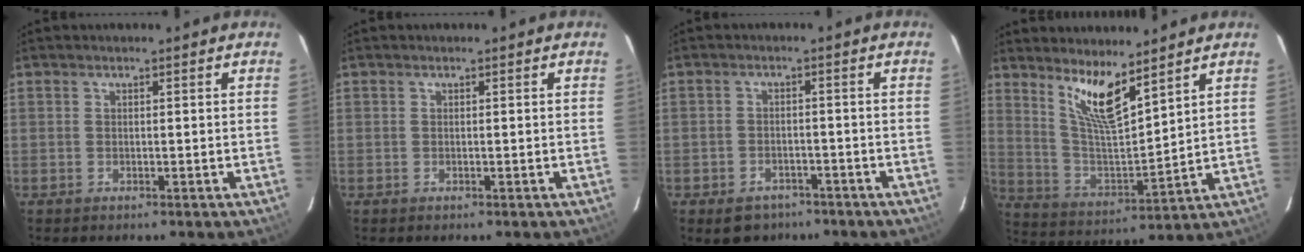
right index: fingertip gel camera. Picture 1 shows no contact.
{"total": 0.0}
{"total": 5.6, "force": [-3.9, 3.8, 1.5], "torque": [-0.038, 0.008, -0.049]}
{"total": 10.5, "force": [7.5, 2.0, 7.1], "torque": [-0.134, -0.014, 0.155]}